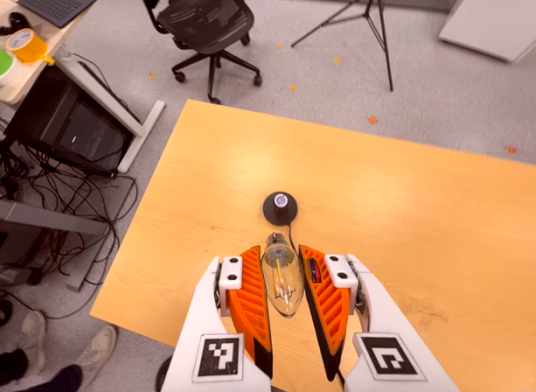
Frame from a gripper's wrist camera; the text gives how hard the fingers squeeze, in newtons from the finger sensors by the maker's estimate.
{"total": 10.3, "left": 10.0, "right": 10.6}